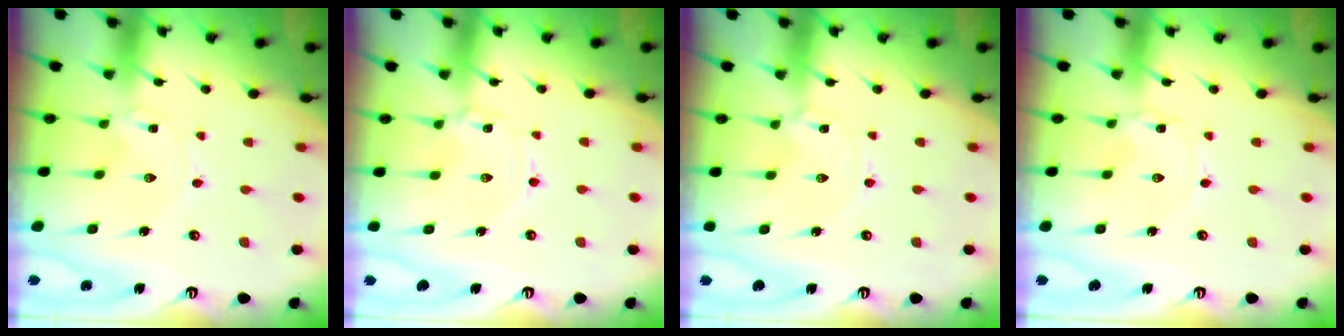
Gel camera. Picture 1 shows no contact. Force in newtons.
{"total": 1.9, "press": 1.9, "slide": 0.2}
{"total": 0.9, "press": 0.9, "slide": 0.1}
{"total": 0.7, "press": 0.7, "slide": 0.1}